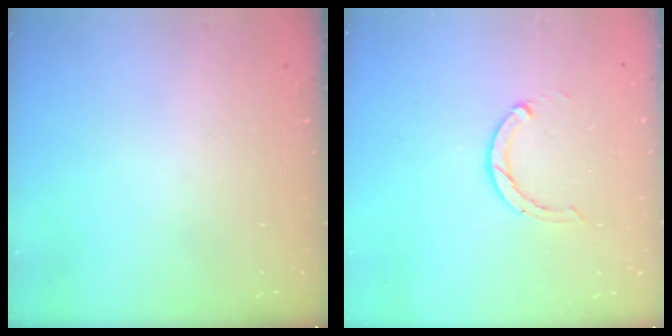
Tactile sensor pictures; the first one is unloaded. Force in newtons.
{"total": 2.2, "press": 2.2, "slide": 0.3}